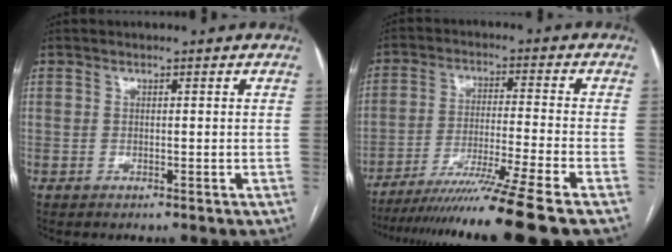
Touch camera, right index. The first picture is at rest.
{"total": 15.5, "force": [-12.4, -3.4, 8.6], "torque": [-0.137, -0.051, -0.202]}